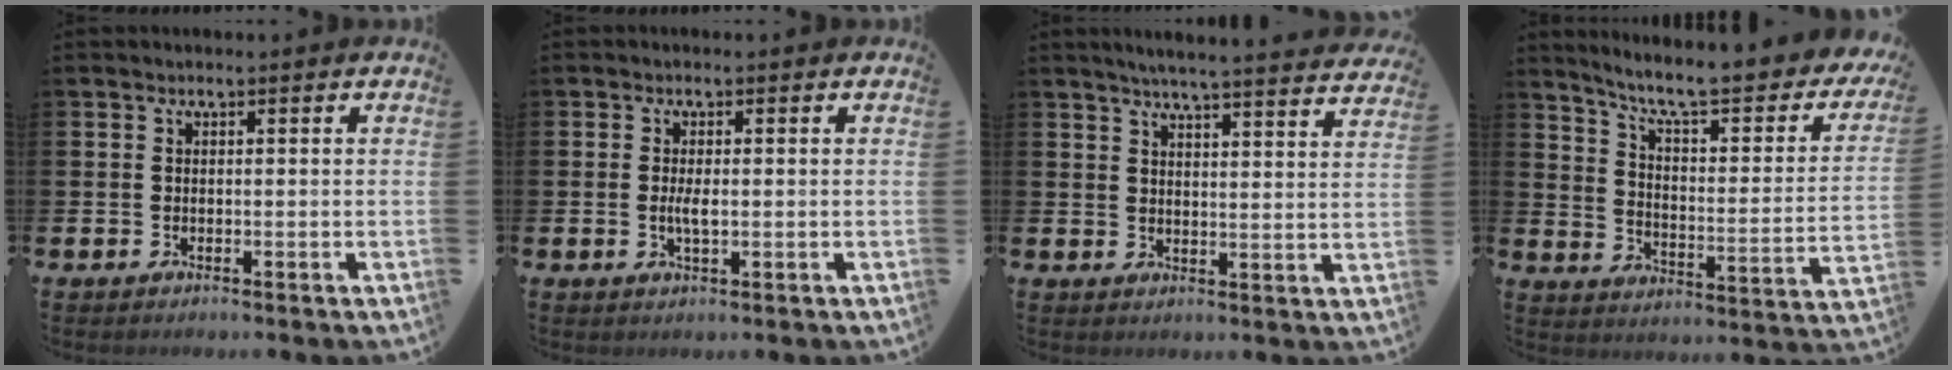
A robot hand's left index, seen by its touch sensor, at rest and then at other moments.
{"total": 2.2, "force": [-0.1, 0.7, 2.1], "torque": [-0.033, -0.004, -0.004]}
{"total": 5.3, "force": [5.1, -0.6, 1.2], "torque": [-0.036, -0.030, 0.089]}
{"total": 8.2, "force": [6.8, 1.7, 4.2], "torque": [-0.101, -0.052, 0.108]}